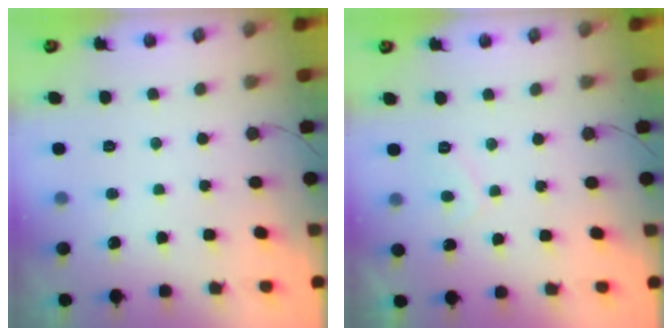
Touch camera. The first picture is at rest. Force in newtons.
{"total": 1.3, "press": 1.2, "slide": 0.6}